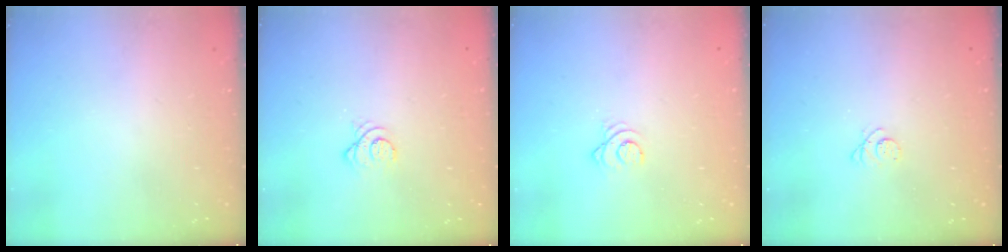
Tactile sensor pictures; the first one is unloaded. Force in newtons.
{"total": 3.1, "press": 3.1, "slide": 0.1}
{"total": 2.6, "press": 2.6, "slide": 0.3}
{"total": 2.5, "press": 2.5, "slide": 0.3}